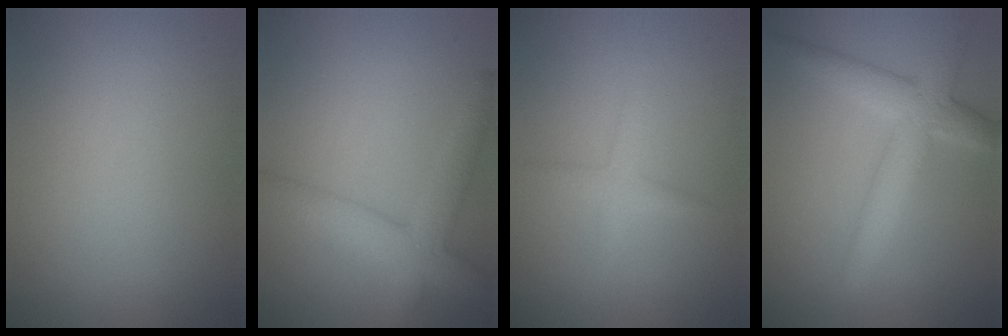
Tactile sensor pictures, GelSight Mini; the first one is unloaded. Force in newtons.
{"total": 4.7, "press": 4.6, "slide": 0.4}
{"total": 1.6, "press": 1.6, "slide": 0.0}
{"total": 4.6, "press": 4.6, "slide": 0.2}